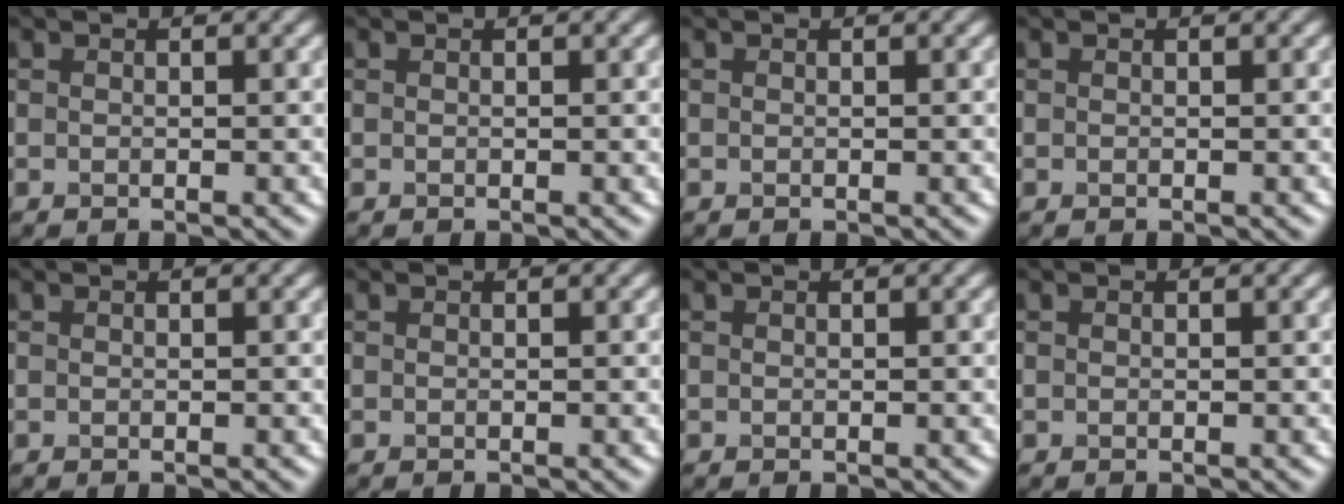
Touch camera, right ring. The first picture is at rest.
{"total": 0.0}
{"total": 0.0}
{"total": 0.0}
{"total": 0.0}
{"total": 0.0}
{"total": 0.0}
{"total": 0.0}